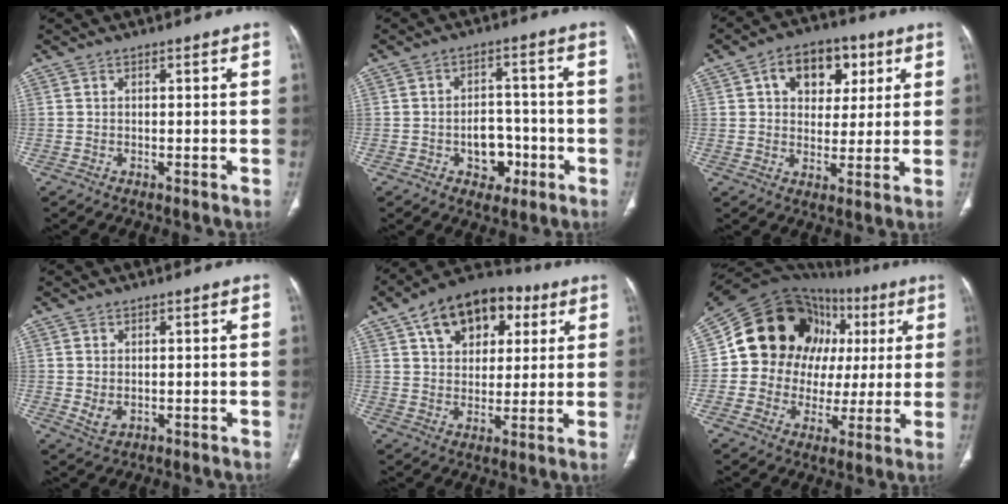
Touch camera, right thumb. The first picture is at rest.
{"total": 7.1, "force": [-2.5, 5.3, 4.1], "torque": [-0.025, 0.028, -0.032]}
{"total": 11.5, "force": [4.2, 8.1, 7.0], "torque": [-0.062, 0.000, 0.061]}
{"total": 2.8, "force": [0.0, 1.9, 2.1], "torque": [-0.038, -0.004, 0.009]}
{"total": 16.4, "force": [7.3, 10.6, 10.2], "torque": [-0.116, 0.001, 0.113]}
{"total": 22.1, "force": [5.1, 18.3, 11.3], "torque": [-0.111, 0.041, 0.092]}